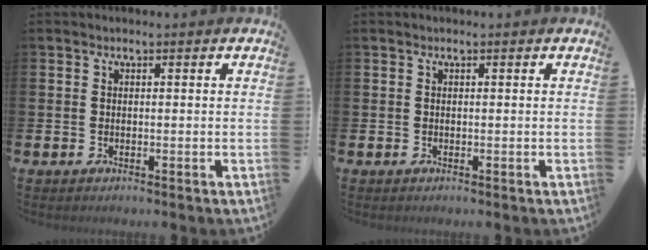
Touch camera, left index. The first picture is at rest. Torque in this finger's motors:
{"motor_torque": [-0.02, 0.02, 0.01, 0.00]}